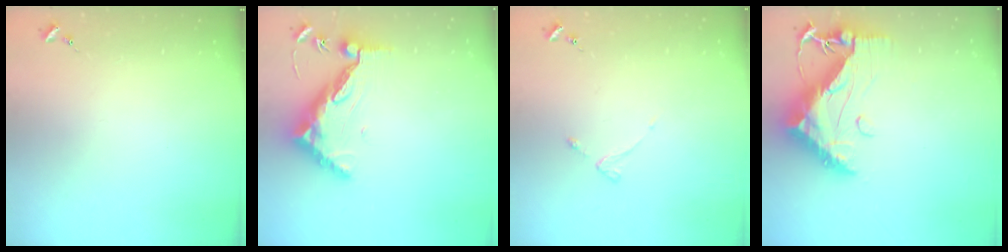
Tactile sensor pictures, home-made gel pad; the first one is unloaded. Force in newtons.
{"total": 13.4, "press": 13.3, "slide": 1.4}
{"total": 2.6, "press": 2.6, "slide": 0.5}
{"total": 19.1, "press": 19.0, "slide": 1.6}